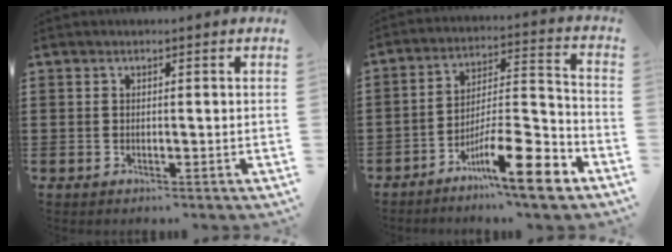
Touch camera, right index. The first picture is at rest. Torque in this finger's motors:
{"motor_torque": [0.10, 0.01, -0.33, -0.17]}